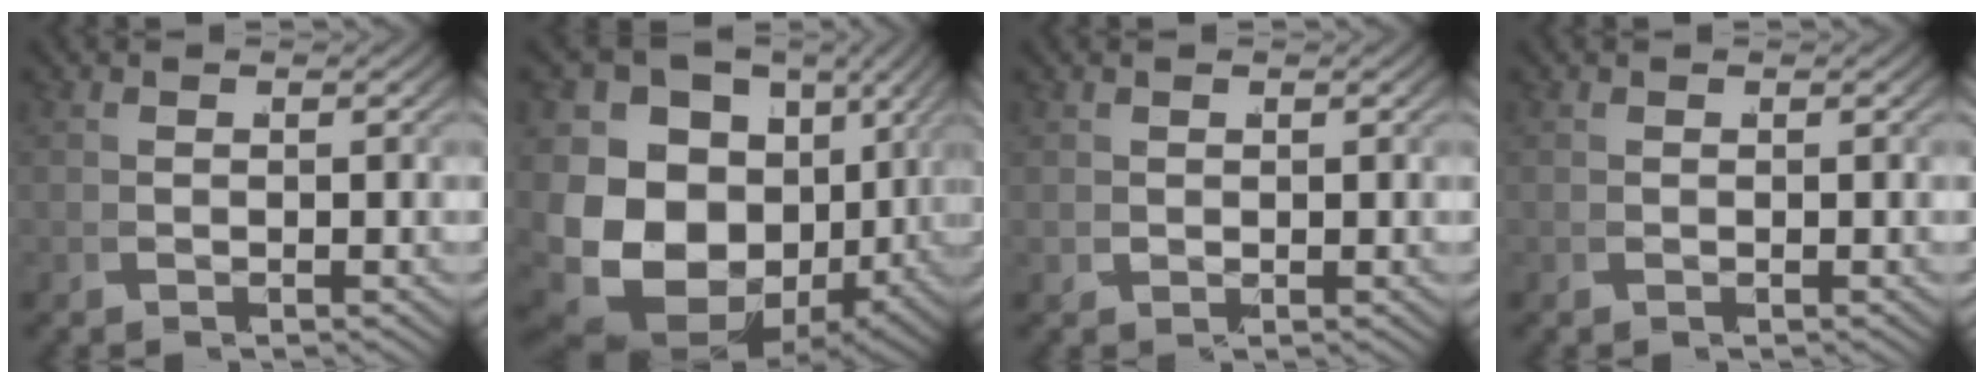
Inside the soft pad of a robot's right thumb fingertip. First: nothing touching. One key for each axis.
{"total": 19.8, "fx": -0.2, "fy": 15.2, "fz": 12.7, "tx": -0.258, "ty": -0.070, "tz": 0.018}
{"total": 1.5, "fx": 0.5, "fy": 1.4, "fz": 0.5, "tx": -0.022, "ty": -0.001, "tz": 0.011}
{"total": 0.0}